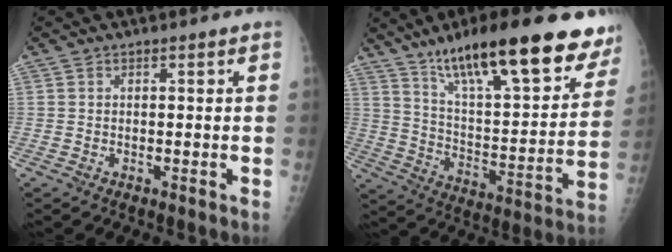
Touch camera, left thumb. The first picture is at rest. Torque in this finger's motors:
{"motor_torque": [0.91, 0.90, 1.55, -1.21, 0.14]}